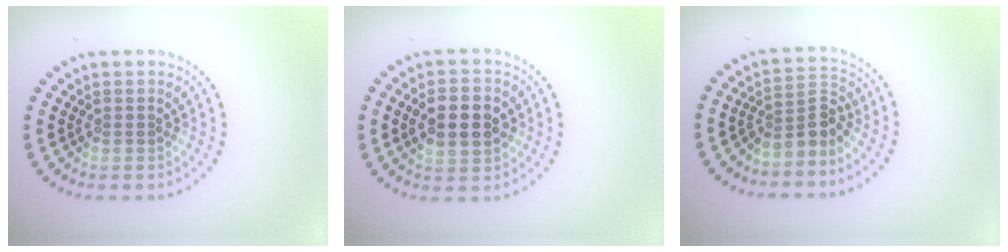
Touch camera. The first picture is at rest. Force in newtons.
{"total": 5.2, "press": 5.2, "slide": 0.2}
{"total": 3.0, "press": 2.1, "slide": 2.1}